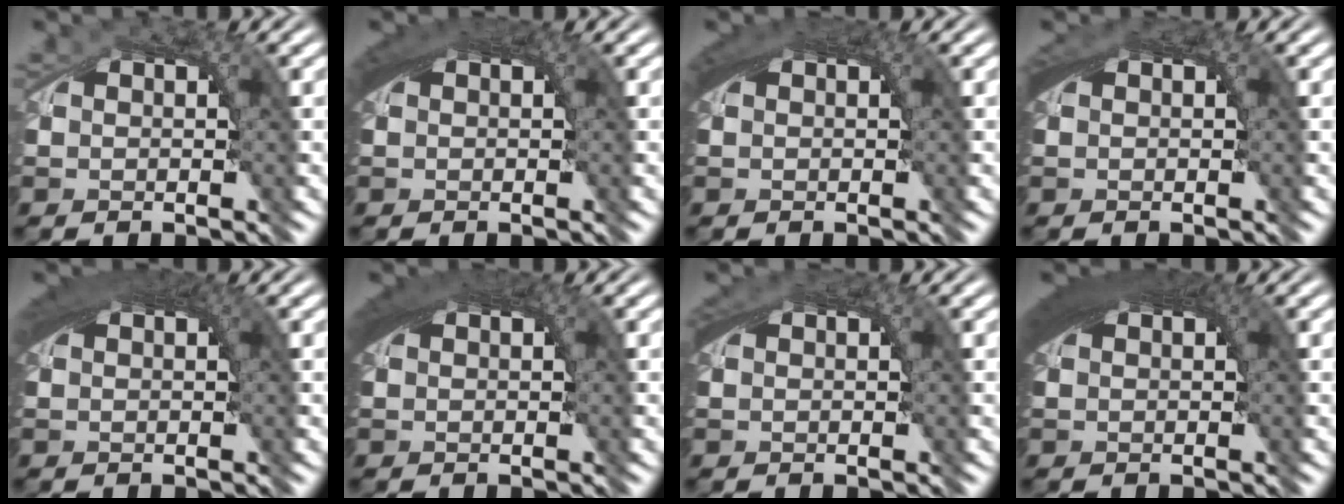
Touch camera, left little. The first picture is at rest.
{"total": 3.8, "force": [0.7, 1.7, 3.4], "torque": [-0.056, 0.001, 0.013]}
{"total": 3.5, "force": [0.6, 1.5, 3.1], "torque": [-0.052, 0.000, 0.013]}
{"total": 2.7, "force": [0.2, 1.5, 2.3], "torque": [-0.040, -0.003, 0.006]}
{"total": 4.6, "force": [1.0, 1.9, 4.1], "torque": [-0.061, 0.006, 0.017]}
{"total": 4.5, "force": [0.9, 1.9, 4.0], "torque": [-0.063, 0.002, 0.016]}
{"total": 2.6, "force": [0.5, 1.2, 2.2], "torque": [-0.037, 0.000, 0.011]}
{"total": 5.9, "force": [1.3, 2.4, 5.2], "torque": [-0.077, 0.008, 0.020]}